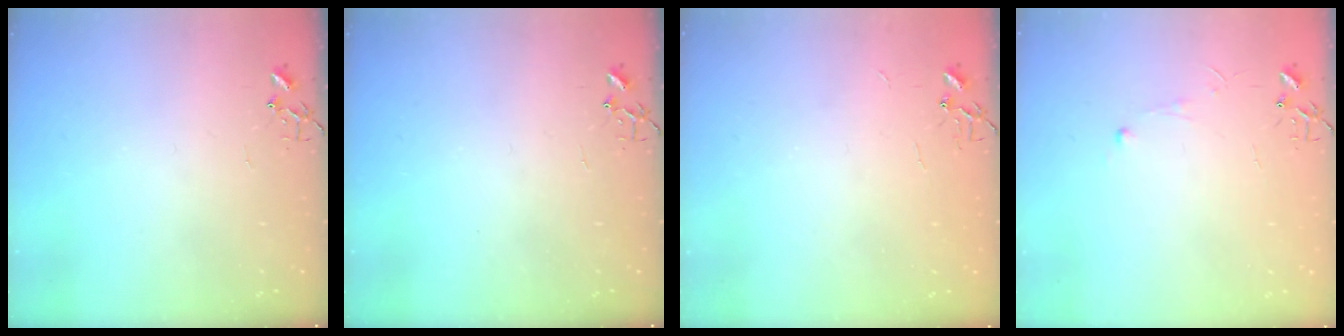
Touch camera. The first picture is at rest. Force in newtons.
{"total": 0.0}
{"total": 2.2, "press": 2.2, "slide": 0.3}
{"total": 3.9, "press": 3.8, "slide": 0.4}